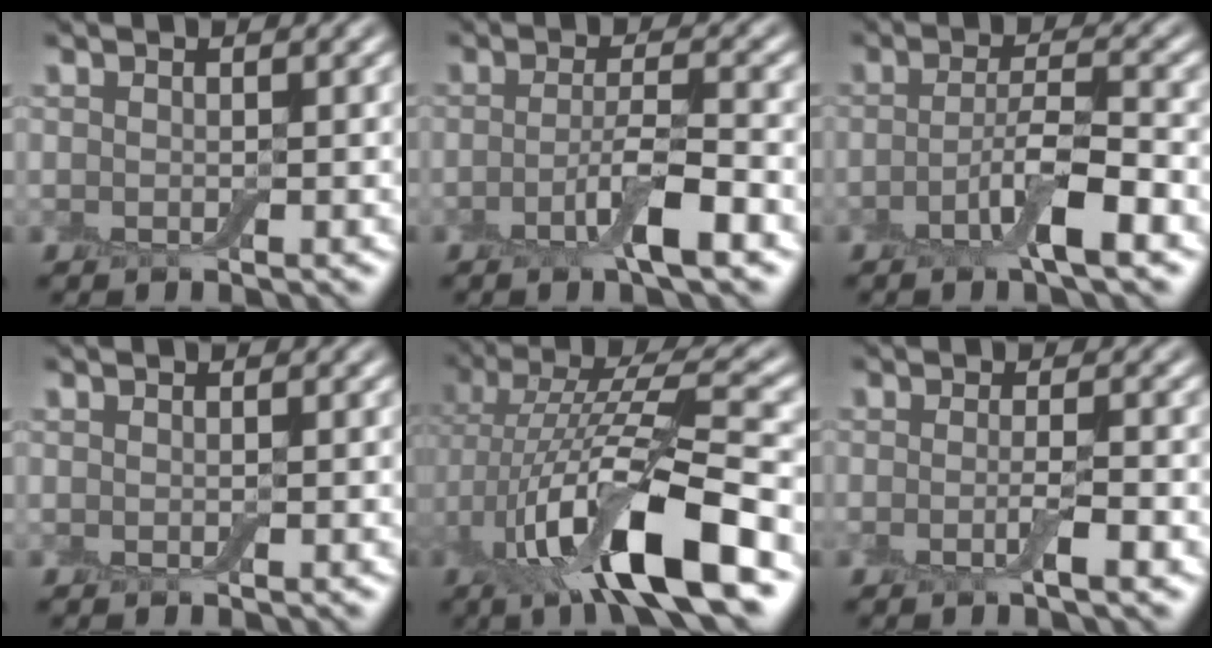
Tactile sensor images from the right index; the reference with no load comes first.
{"total": 4.0, "force": [-1.8, 0.7, 3.5], "torque": [-0.065, 0.006, -0.040]}
{"total": 4.4, "force": [-2.0, 0.7, 3.9], "torque": [-0.072, 0.007, -0.046]}
{"total": 0.0}
{"total": 11.8, "force": [-2.7, 3.5, 11.0], "torque": [-0.203, 0.008, -0.056]}
{"total": 2.2, "force": [-0.6, 0.3, 2.1], "torque": [-0.038, -0.005, -0.015]}